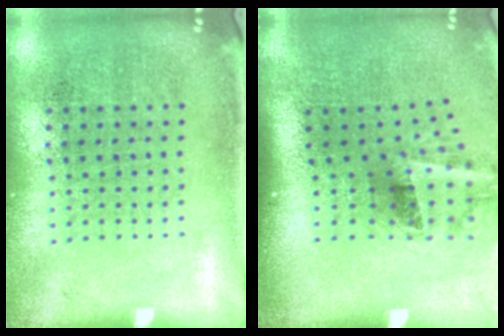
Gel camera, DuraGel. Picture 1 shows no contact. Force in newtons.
{"total": 2.1, "press": 1.3, "slide": 1.6}